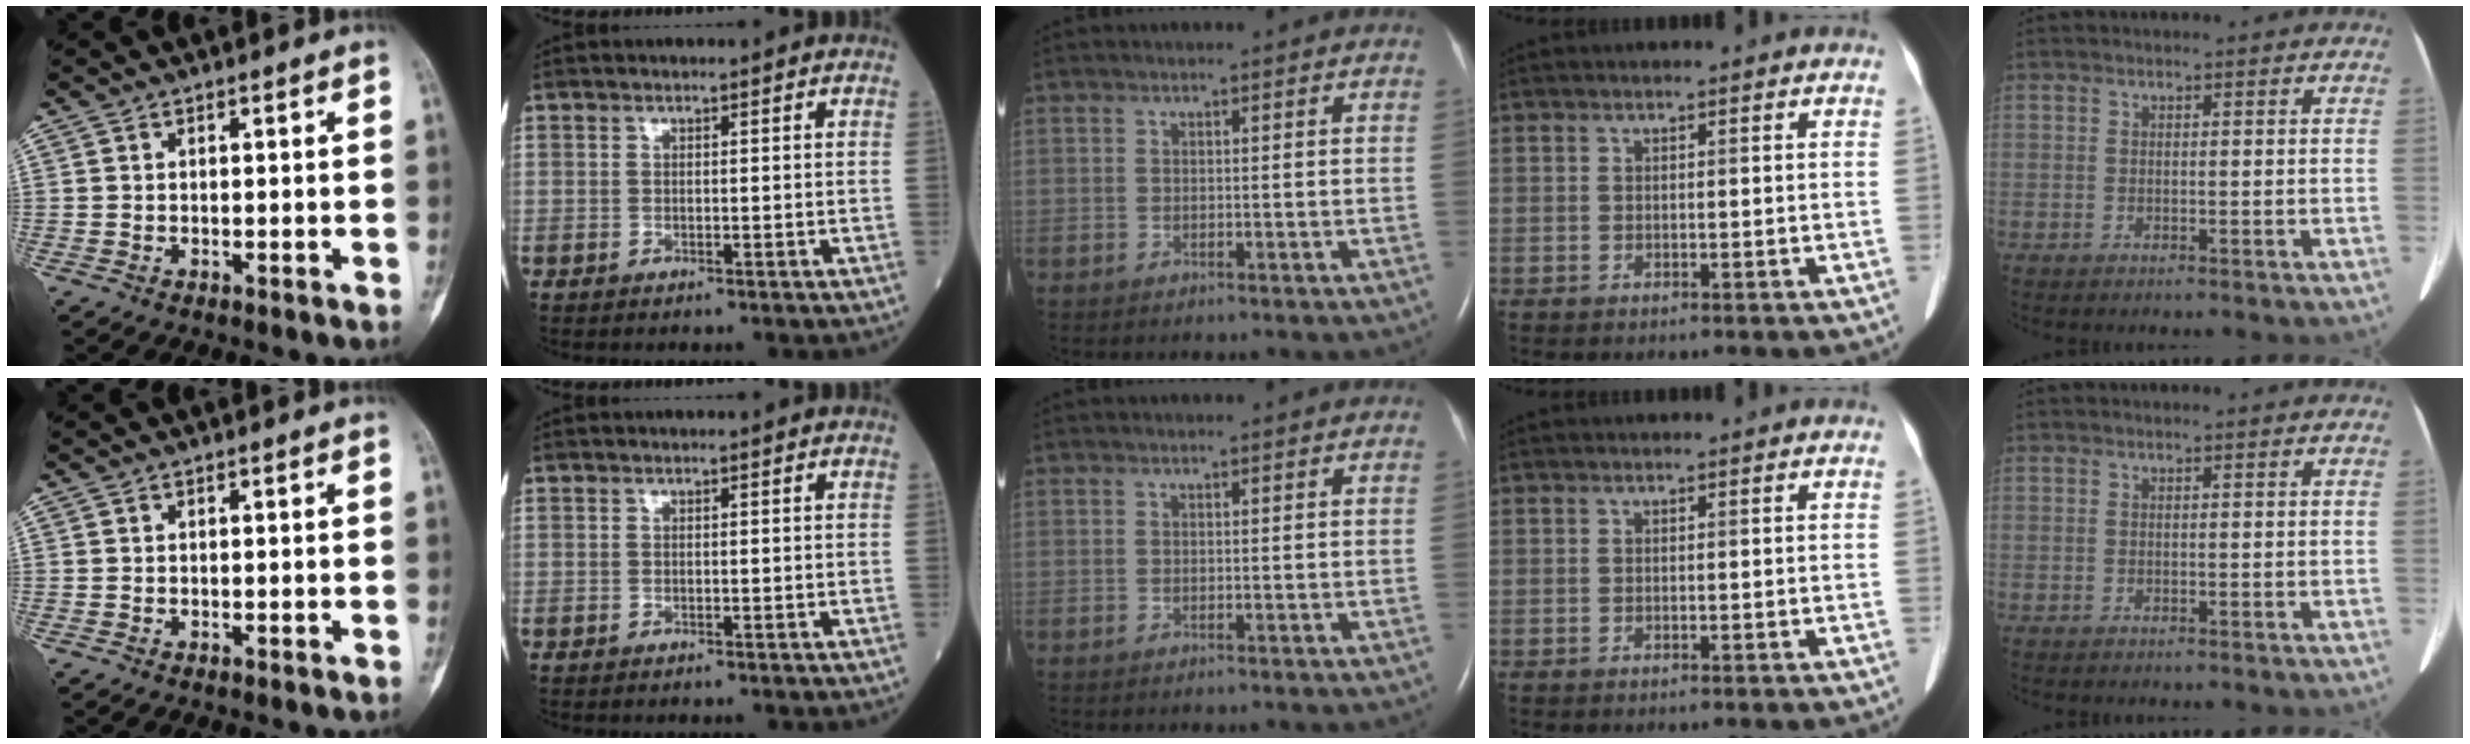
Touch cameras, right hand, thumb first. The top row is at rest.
{}